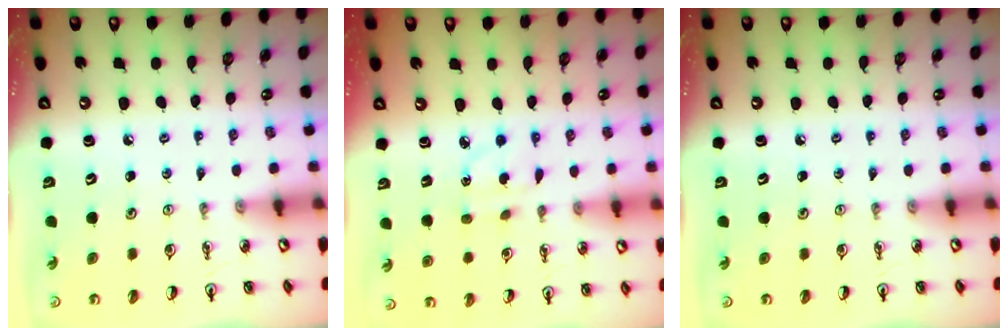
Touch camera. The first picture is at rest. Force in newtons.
{"total": 3.3, "press": 3.2, "slide": 0.8}
{"total": 0.0}